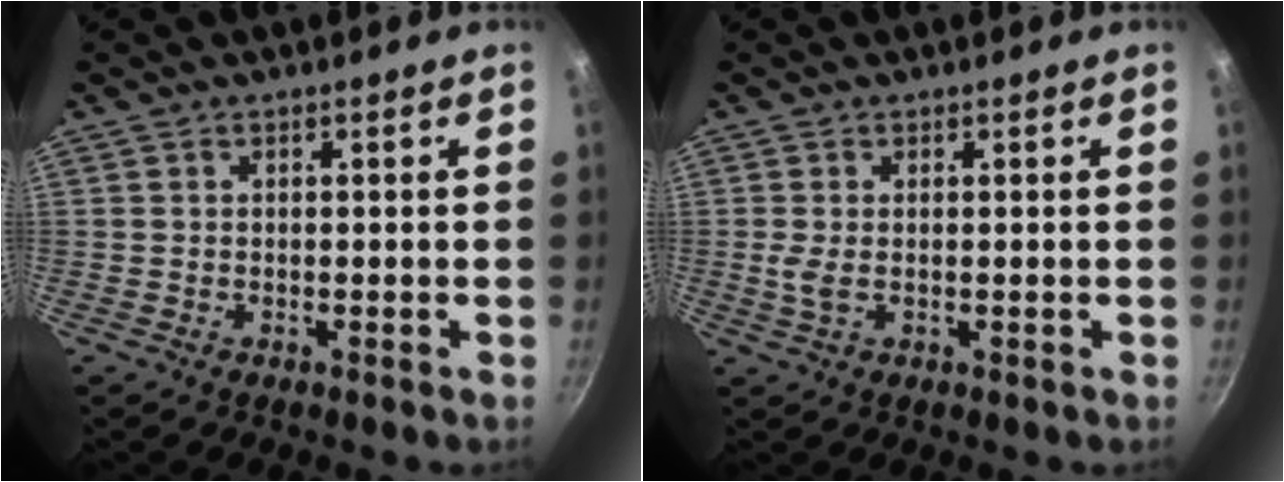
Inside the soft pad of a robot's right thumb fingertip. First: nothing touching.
{"total": 2.7, "force": [0.1, 1.3, 2.4], "torque": [-0.053, -0.003, 0.005]}